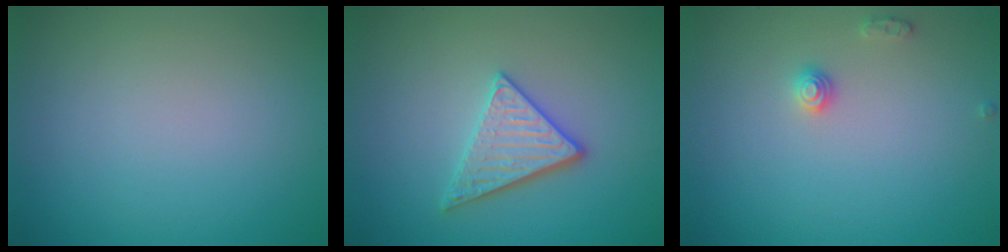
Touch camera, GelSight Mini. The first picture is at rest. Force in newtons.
{"total": 3.1, "press": 2.9, "slide": 1.1}
{"total": 1.2, "press": 1.2, "slide": 0.0}